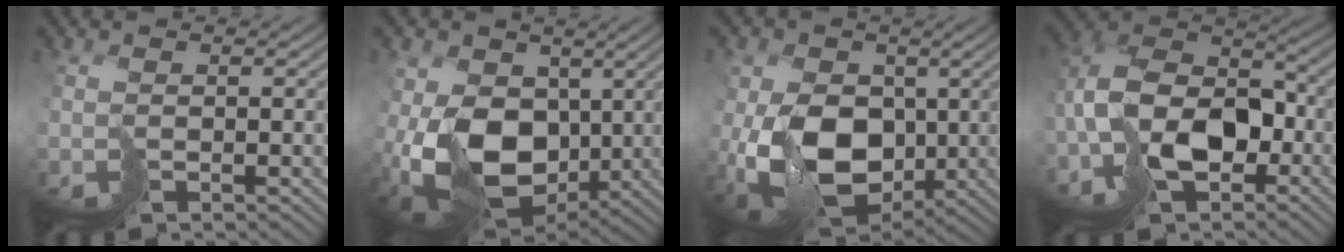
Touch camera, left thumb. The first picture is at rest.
{"total": 13.4, "force": [-0.2, 9.4, 9.5], "torque": [-0.203, -0.015, 0.000]}
{"total": 12.8, "force": [-1.0, 9.2, 8.9], "torque": [-0.162, -0.008, -0.012]}
{"total": 10.9, "force": [-3.9, 7.0, 7.4], "torque": [-0.137, 0.010, -0.085]}